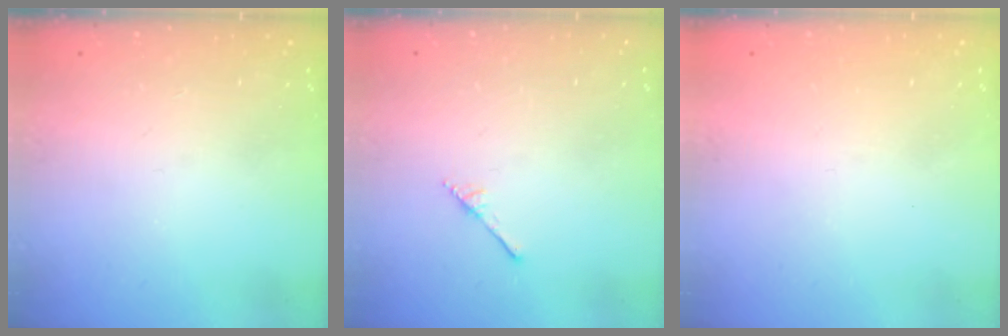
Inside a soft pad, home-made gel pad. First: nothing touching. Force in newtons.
{"total": 1.7, "press": 1.7, "slide": 0.1}
{"total": 0.9, "press": 0.8, "slide": 0.3}